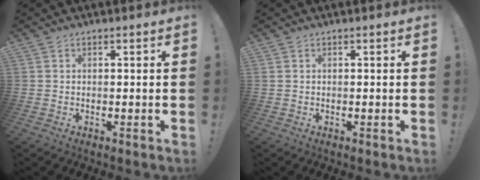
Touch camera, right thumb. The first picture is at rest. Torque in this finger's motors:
{"motor_torque": [0.01, -0.13, -0.08, 0.19, 0.04]}